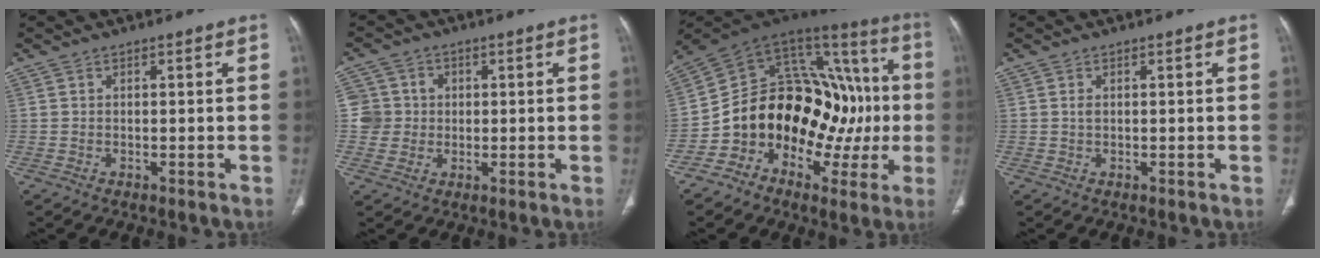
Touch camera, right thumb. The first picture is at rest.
{"total": 5.8, "force": [0.4, 5.8, 0.8], "torque": [0.014, 0.008, 0.004]}
{"total": 26.1, "force": [-3.4, 17.8, 18.8], "torque": [-0.235, 0.083, -0.049]}
{"total": 0.9, "force": [0.2, 0.5, 0.7], "torque": [-0.016, 0.003, 0.007]}